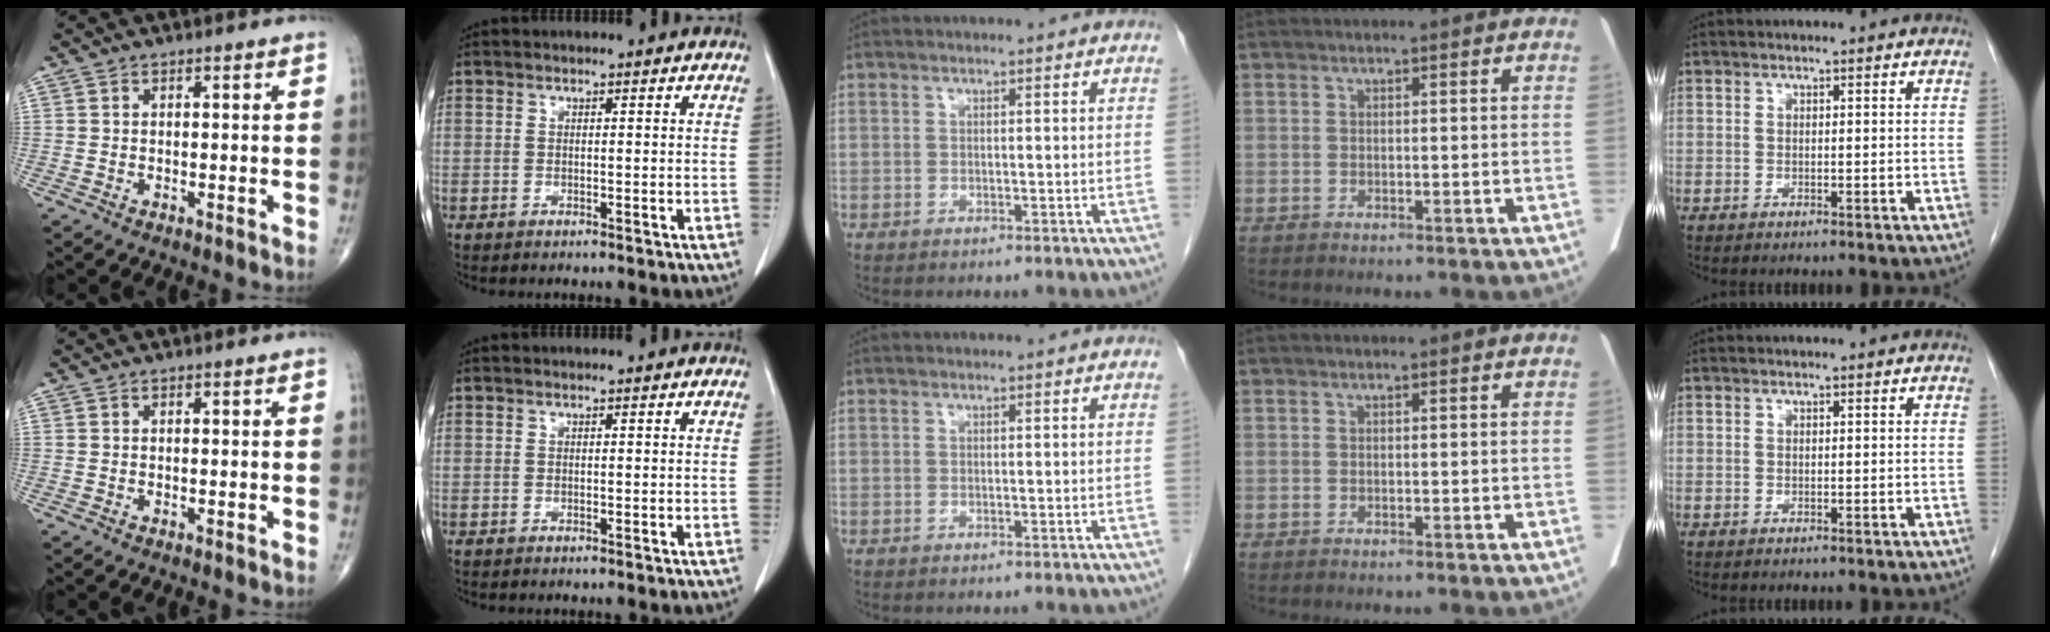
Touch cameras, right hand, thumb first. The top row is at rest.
{}